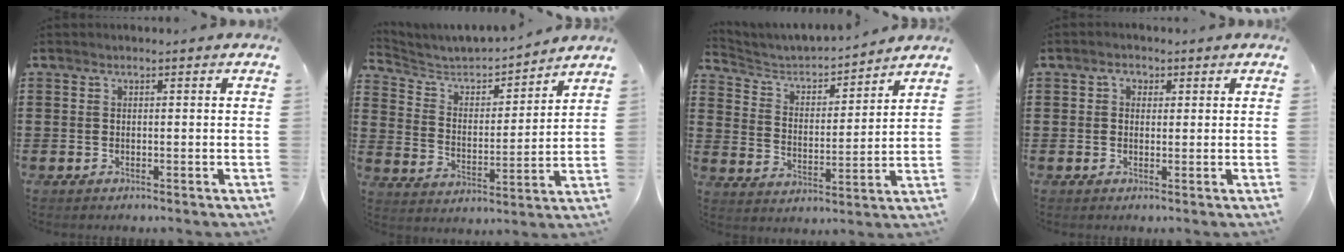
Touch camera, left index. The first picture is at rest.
{"total": 4.5, "force": [4.2, 1.2, 1.0], "torque": [-0.048, -0.032, 0.063]}
{"total": 4.1, "force": [3.9, 1.0, 0.7], "torque": [-0.040, -0.031, 0.058]}
{"total": 1.9, "force": [0.4, 1.6, 0.9], "torque": [-0.013, 0.005, 0.004]}